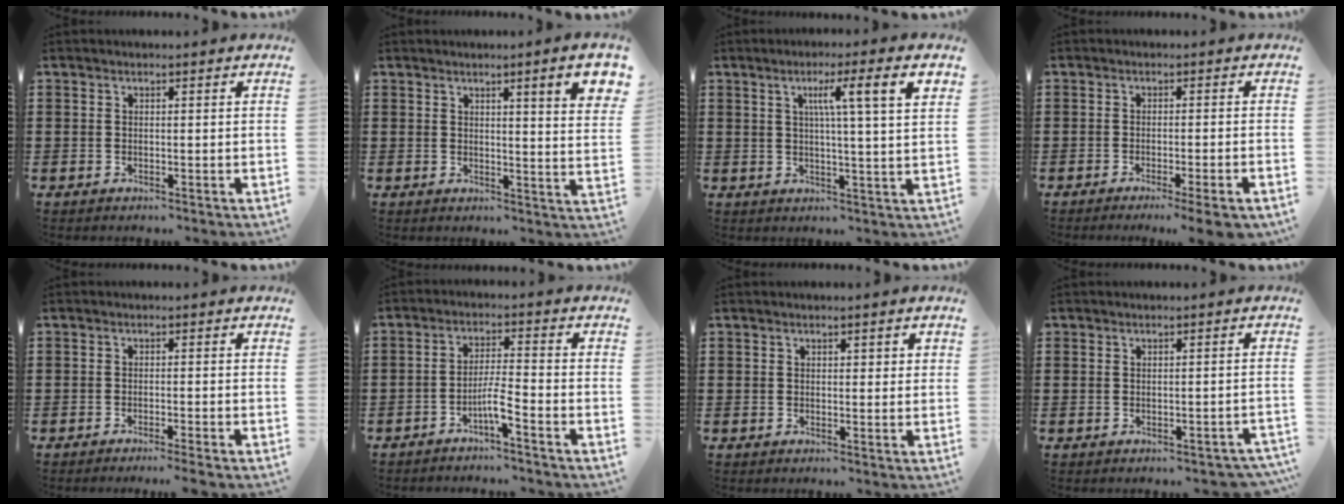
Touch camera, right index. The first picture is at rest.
{"total": 5.5, "force": [2.6, 0.1, 4.8], "torque": [-0.080, -0.010, 0.038]}
{"total": 7.1, "force": [2.6, 0.0, 6.6], "torque": [-0.124, -0.003, 0.037]}
{"total": 2.7, "force": [-2.0, -0.5, 1.7], "torque": [-0.027, -0.009, -0.038]}
{"total": 1.3, "force": [-1.1, -0.2, 0.6], "torque": [-0.012, -0.001, -0.022]}
{"total": 4.1, "force": [-2.8, 0.1, 3.1], "torque": [-0.064, -0.005, -0.055]}
{"total": 0.6, "force": [0.3, 0.4, 0.4], "torque": [-0.008, 0.003, 0.005]}
{"total": 1.1, "force": [-1.0, 0.5, 0.2], "torque": [-0.007, 0.001, -0.021]}